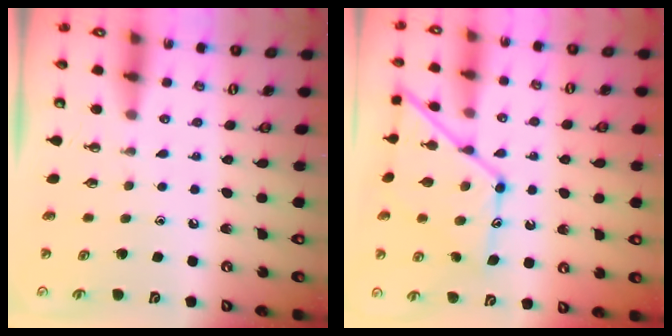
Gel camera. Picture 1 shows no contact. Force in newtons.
{"total": 15.6, "press": 15.5, "slide": 1.3}